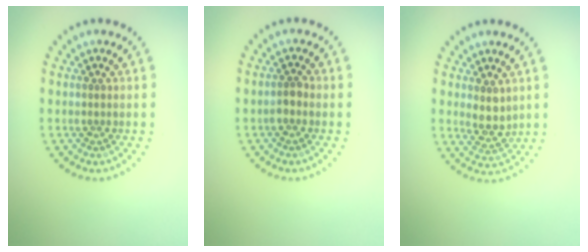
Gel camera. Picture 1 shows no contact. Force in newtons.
{"total": 1.3, "press": 1.1, "slide": 0.6}
{"total": 2.4, "press": 2.0, "slide": 1.2}